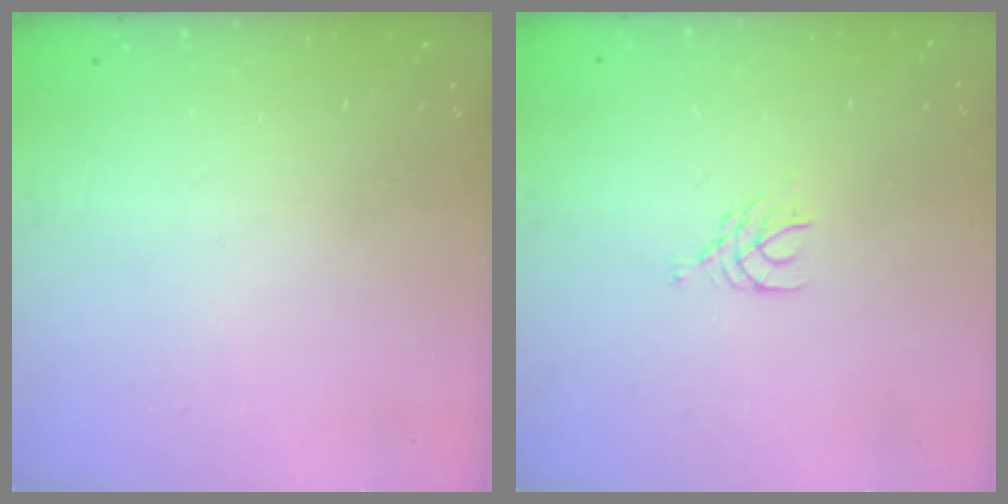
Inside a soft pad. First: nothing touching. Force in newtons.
{"total": 3.3, "press": 3.3, "slide": 0.5}